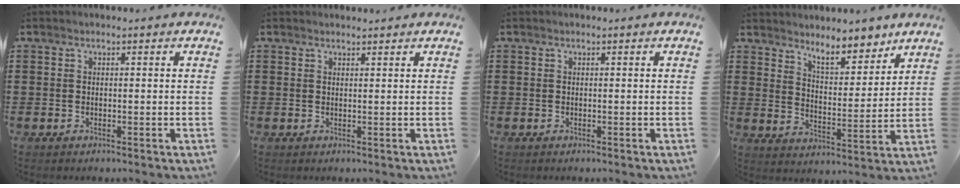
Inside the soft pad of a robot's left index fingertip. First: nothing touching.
{"total": 1.1, "force": [1.0, 0.3, -0.1], "torque": [-0.001, 0.001, 0.021]}
{"total": 0.0}
{"total": 6.5, "force": [6.0, 1.3, 2.1], "torque": [-0.038, -0.036, 0.103]}